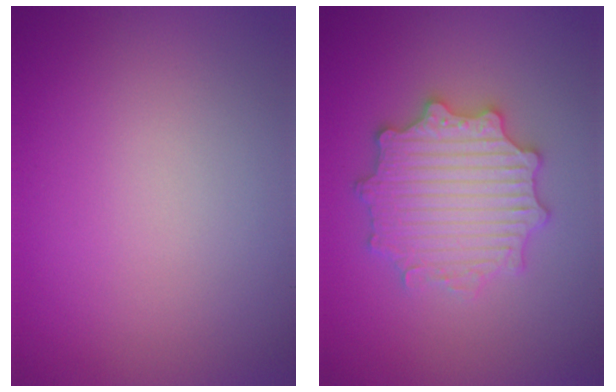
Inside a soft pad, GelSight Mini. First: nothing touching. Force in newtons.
{"total": 5.6, "press": 5.6, "slide": 1.0}